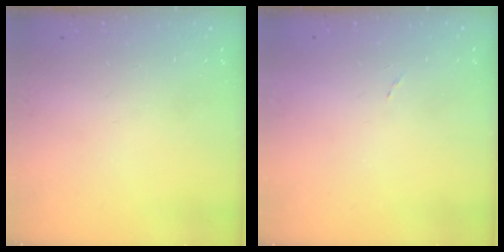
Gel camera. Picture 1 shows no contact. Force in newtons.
{"total": 4.3, "press": 4.2, "slide": 0.3}